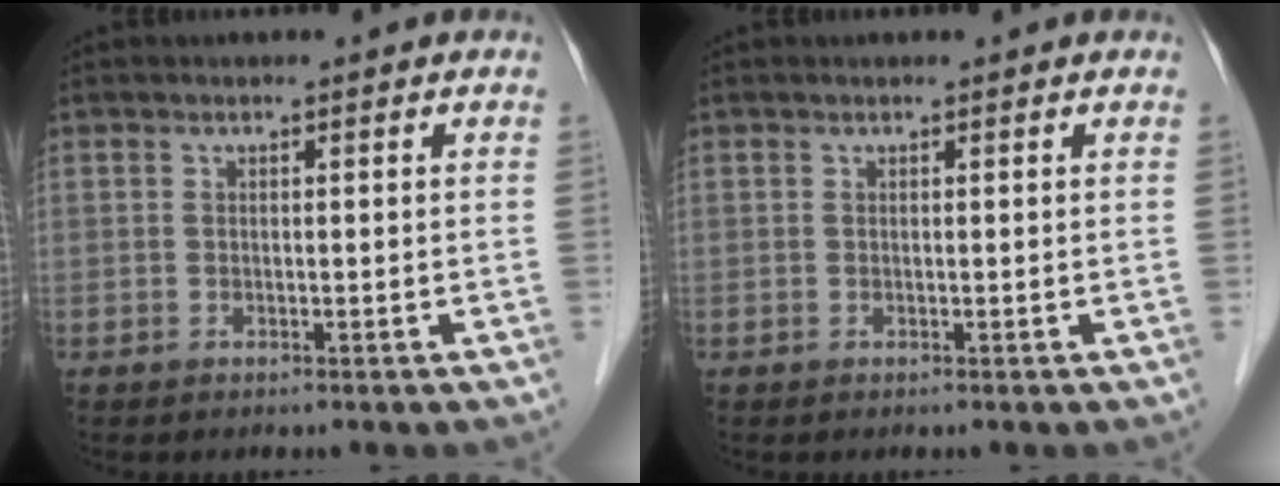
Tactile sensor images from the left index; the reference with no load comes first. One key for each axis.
{"total": 0.6, "fx": 0.6, "fy": 0.0, "fz": 0.2, "tx": -0.004, "ty": 0.006, "tz": 0.009}